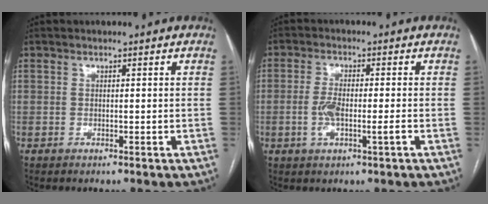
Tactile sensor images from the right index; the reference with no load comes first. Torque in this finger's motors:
{"motor_torque": [0.14, 0.16, 0.20, 0.06]}